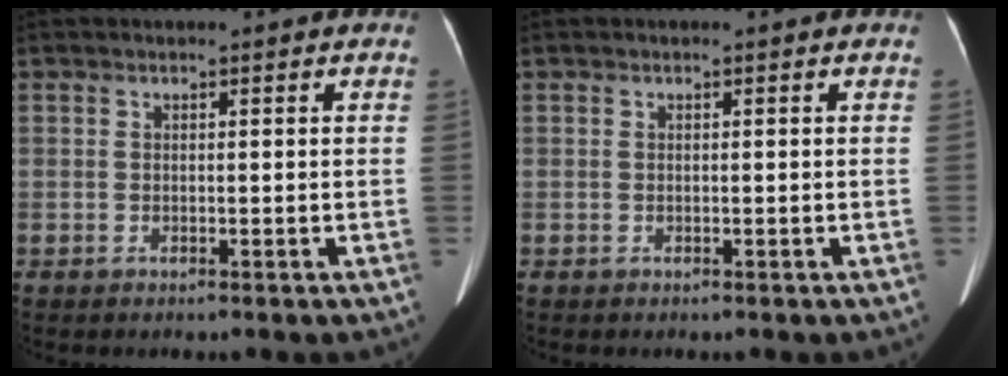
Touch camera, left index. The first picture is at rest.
{"total": 0.0}